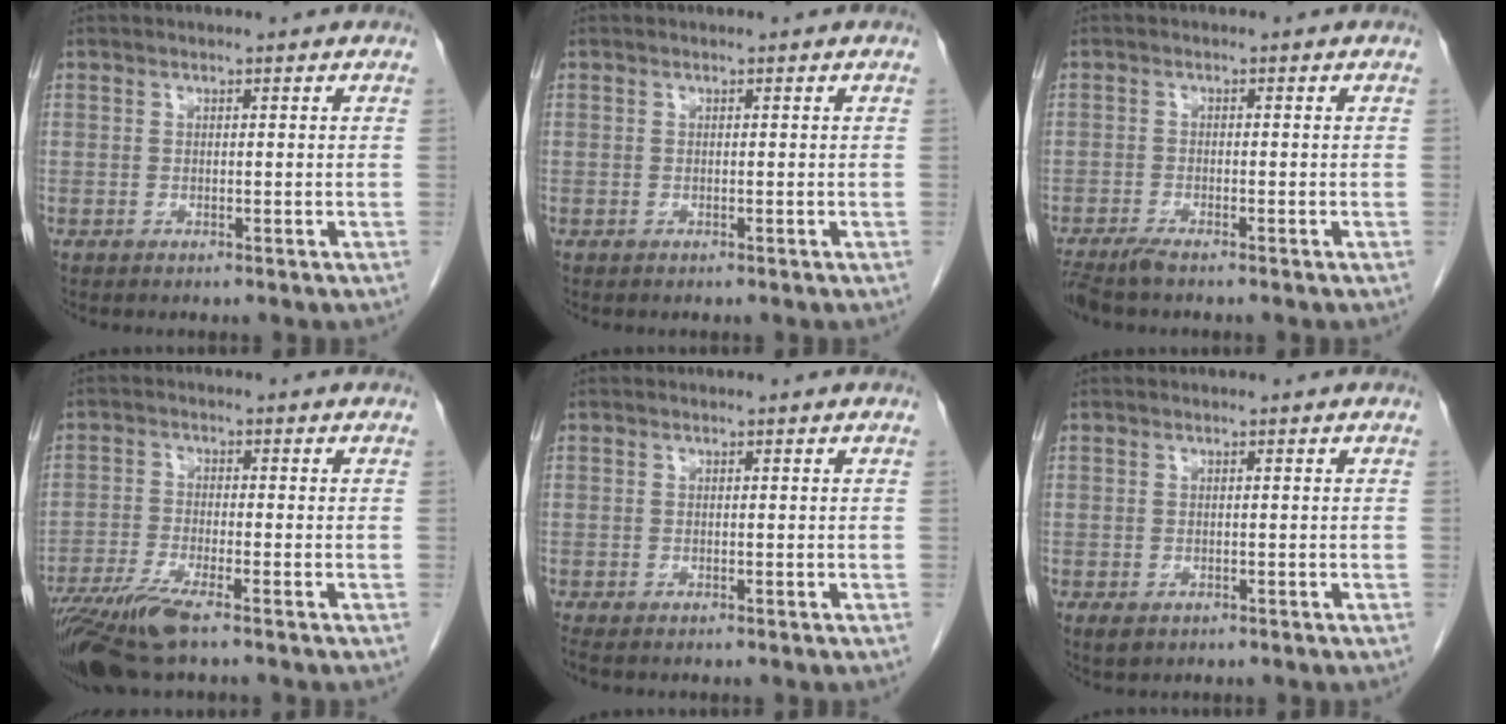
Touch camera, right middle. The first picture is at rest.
{"total": 0.0}
{"total": 3.5, "force": [-2.9, 0.2, 1.9], "torque": [-0.035, -0.009, -0.052]}
{"total": 8.7, "force": [-6.2, 0.7, 6.0], "torque": [-0.115, -0.020, -0.112]}
{"total": 1.1, "force": [-0.9, 0.3, 0.5], "torque": [-0.007, -0.002, -0.013]}
{"total": 1.6, "force": [-0.8, 1.0, 0.9], "torque": [-0.015, 0.000, -0.003]}